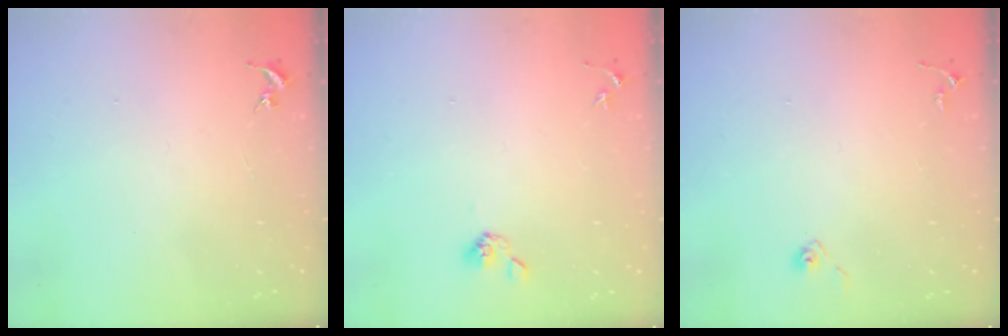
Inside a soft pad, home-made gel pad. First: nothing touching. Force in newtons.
{"total": 5.0, "press": 4.7, "slide": 1.7}
{"total": 4.8, "press": 4.8, "slide": 0.4}